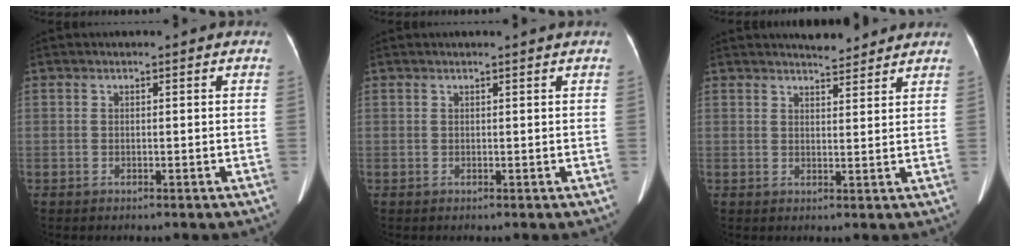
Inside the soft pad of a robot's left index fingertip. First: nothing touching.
{"total": 0.6, "force": [0.6, -0.1, 0.2], "torque": [-0.008, -0.001, 0.013]}
{"total": 4.5, "force": [4.3, 0.7, 1.0], "torque": [-0.018, 0.006, 0.057]}